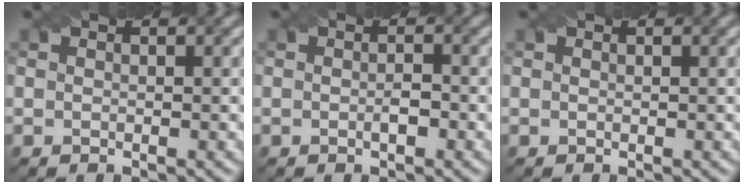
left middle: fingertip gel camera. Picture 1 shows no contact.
{"total": 1.1, "force": [-0.4, 0.4, 1.0], "torque": [-0.018, 0.001, -0.006]}
{"total": 0.0}